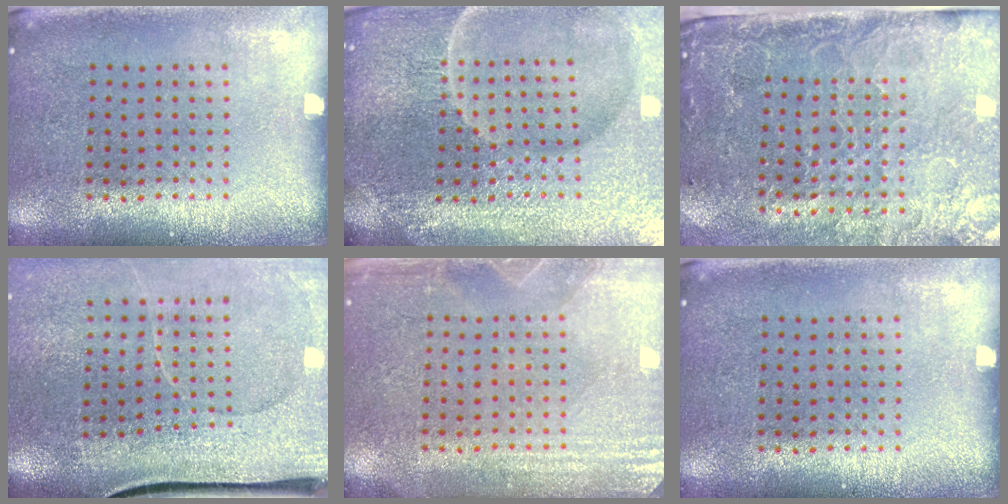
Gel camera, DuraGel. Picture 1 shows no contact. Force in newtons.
{"total": 6.2, "press": 5.6, "slide": 2.6}
{"total": 4.4, "press": 3.6, "slide": 2.5}
{"total": 4.0, "press": 3.3, "slide": 2.3}
{"total": 3.2, "press": 3.1, "slide": 0.4}
{"total": 0.0}